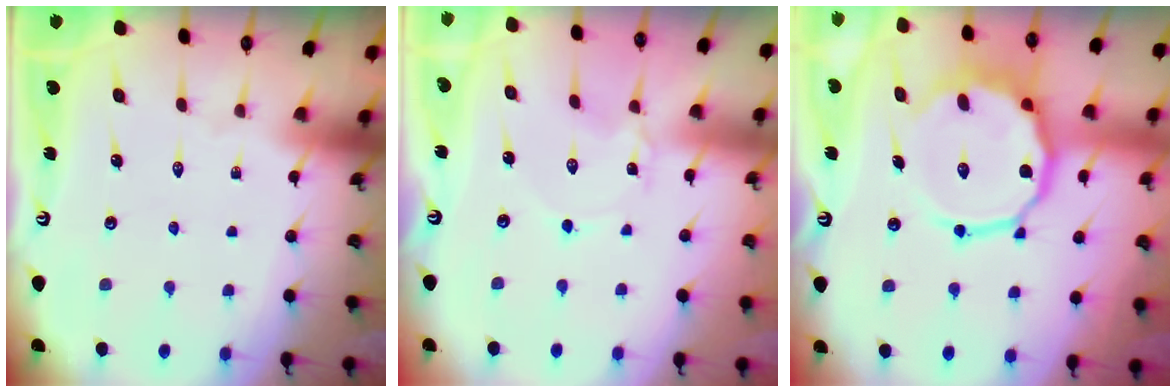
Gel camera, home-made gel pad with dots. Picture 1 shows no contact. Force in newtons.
{"total": 0.8, "press": 0.8, "slide": 0.1}
{"total": 14.2, "press": 14.0, "slide": 2.5}